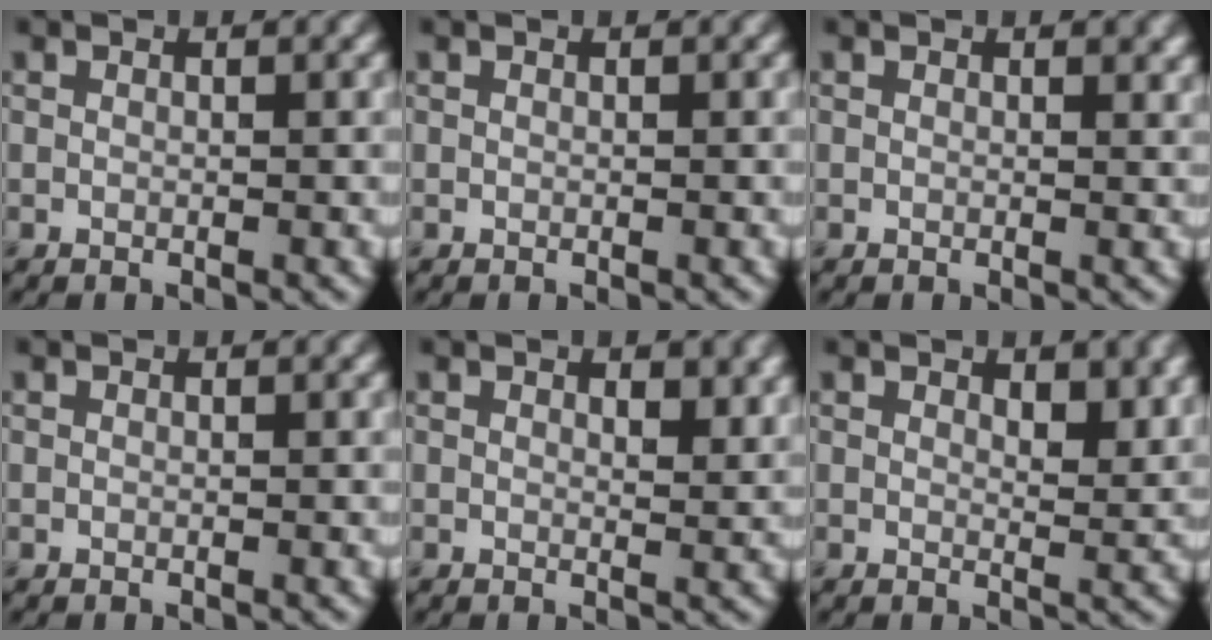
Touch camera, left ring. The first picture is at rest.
{"total": 0.0}
{"total": 0.7, "force": [0.5, 0.2, 0.5], "torque": [-0.003, -0.001, 0.008]}
{"total": 0.0}
{"total": 2.0, "force": [1.1, 0.7, 1.4], "torque": [-0.017, -0.005, 0.021]}
{"total": 2.4, "force": [1.4, 1.0, 1.7], "torque": [-0.021, -0.007, 0.025]}